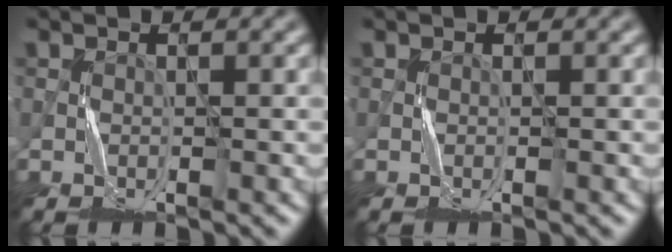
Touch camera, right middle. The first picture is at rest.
{"total": 0.0}